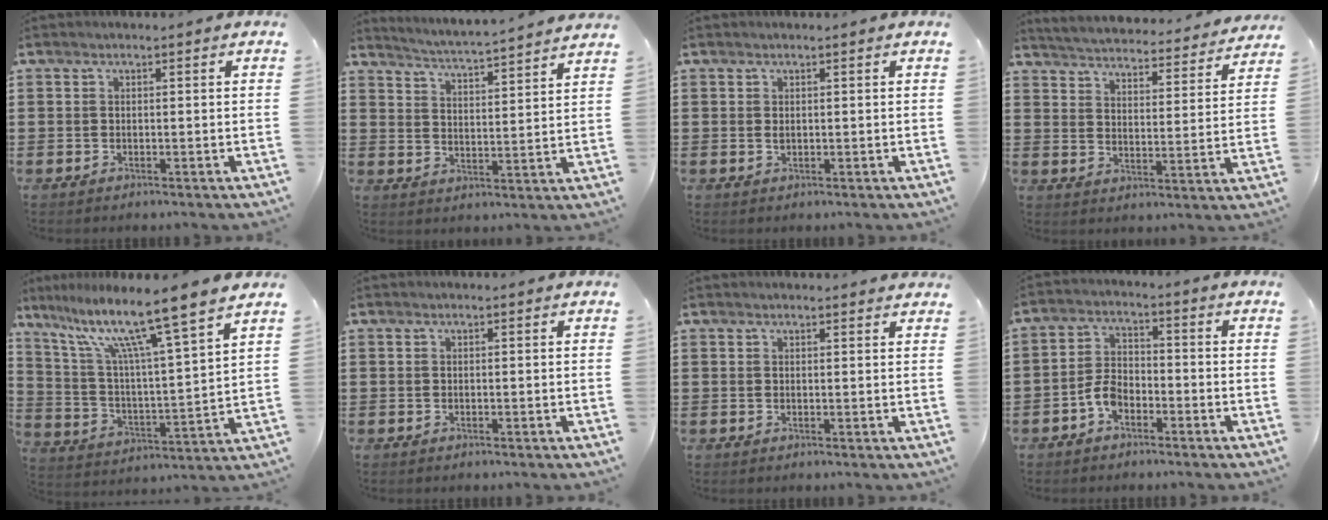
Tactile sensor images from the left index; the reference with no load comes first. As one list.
[{"total": 3.9, "force": [3.8, -0.9, 0.3], "torque": [-0.026, -0.037, 0.059]}, {"total": 0.7, "force": [0.2, 0.3, 0.5], "torque": [-0.012, 0.001, 0.004]}, {"total": 4.1, "force": [4.0, -0.3, 0.1], "torque": [-0.027, -0.040, 0.063]}, {"total": 12.3, "force": [9.4, -0.1, 7.9], "torque": [-0.179, -0.059, 0.148]}, {"total": 0.0}, {"total": 1.2, "force": [1.1, 0.1, 0.2], "torque": [-0.005, 0.000, 0.022]}, {"total": 4.2, "force": [-2.4, 2.4, 2.6], "torque": [-0.068, 0.004, -0.052]}]